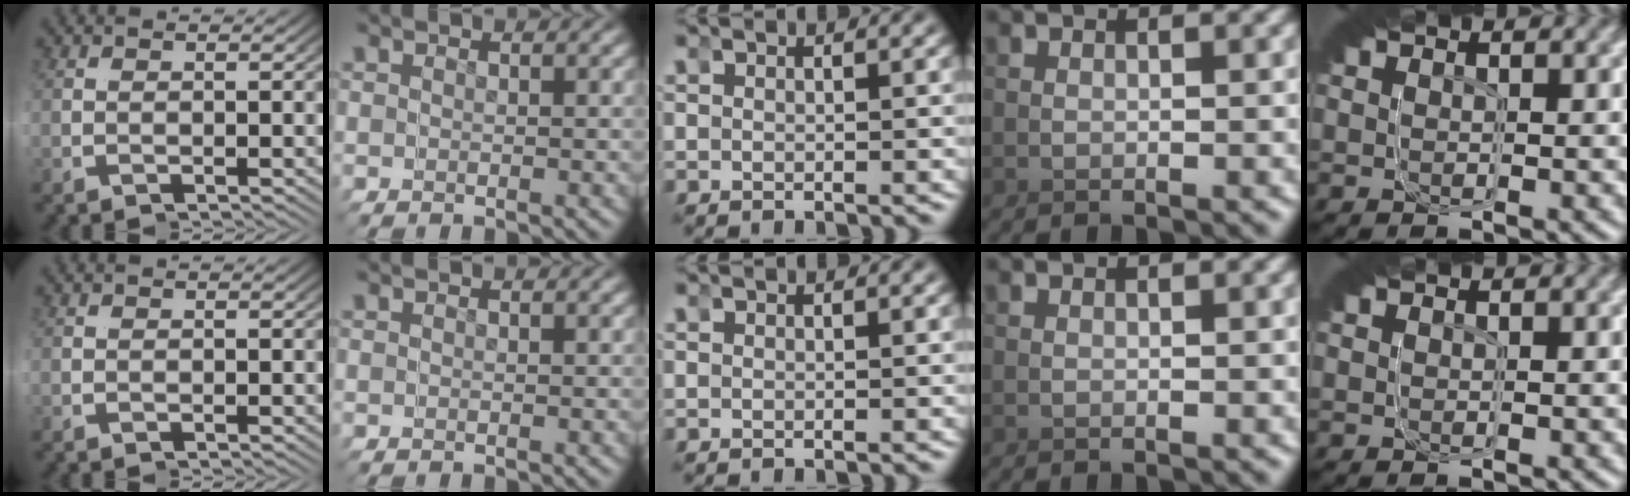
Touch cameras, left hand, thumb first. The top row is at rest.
{}